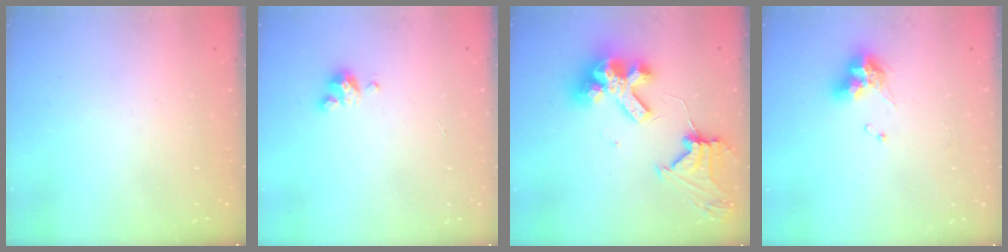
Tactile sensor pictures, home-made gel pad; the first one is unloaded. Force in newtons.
{"total": 3.0, "press": 3.0, "slide": 0.3}
{"total": 15.9, "press": 15.8, "slide": 1.6}
{"total": 8.5, "press": 8.4, "slide": 0.9}